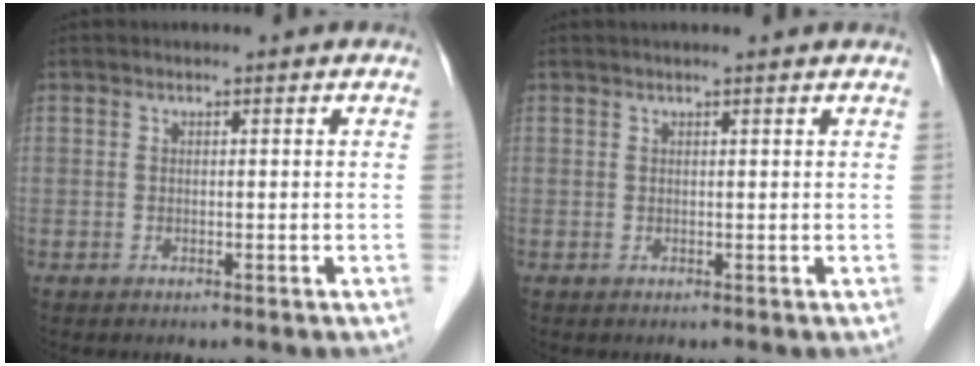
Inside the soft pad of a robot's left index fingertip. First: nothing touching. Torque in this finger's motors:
{"motor_torque": [0.13, -0.34, 0.02, 0.03]}